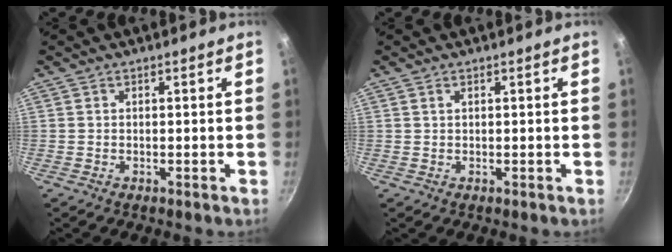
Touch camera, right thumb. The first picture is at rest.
{"total": 0.6, "force": [0.3, 0.3, 0.4], "torque": [-0.007, 0.002, 0.006]}